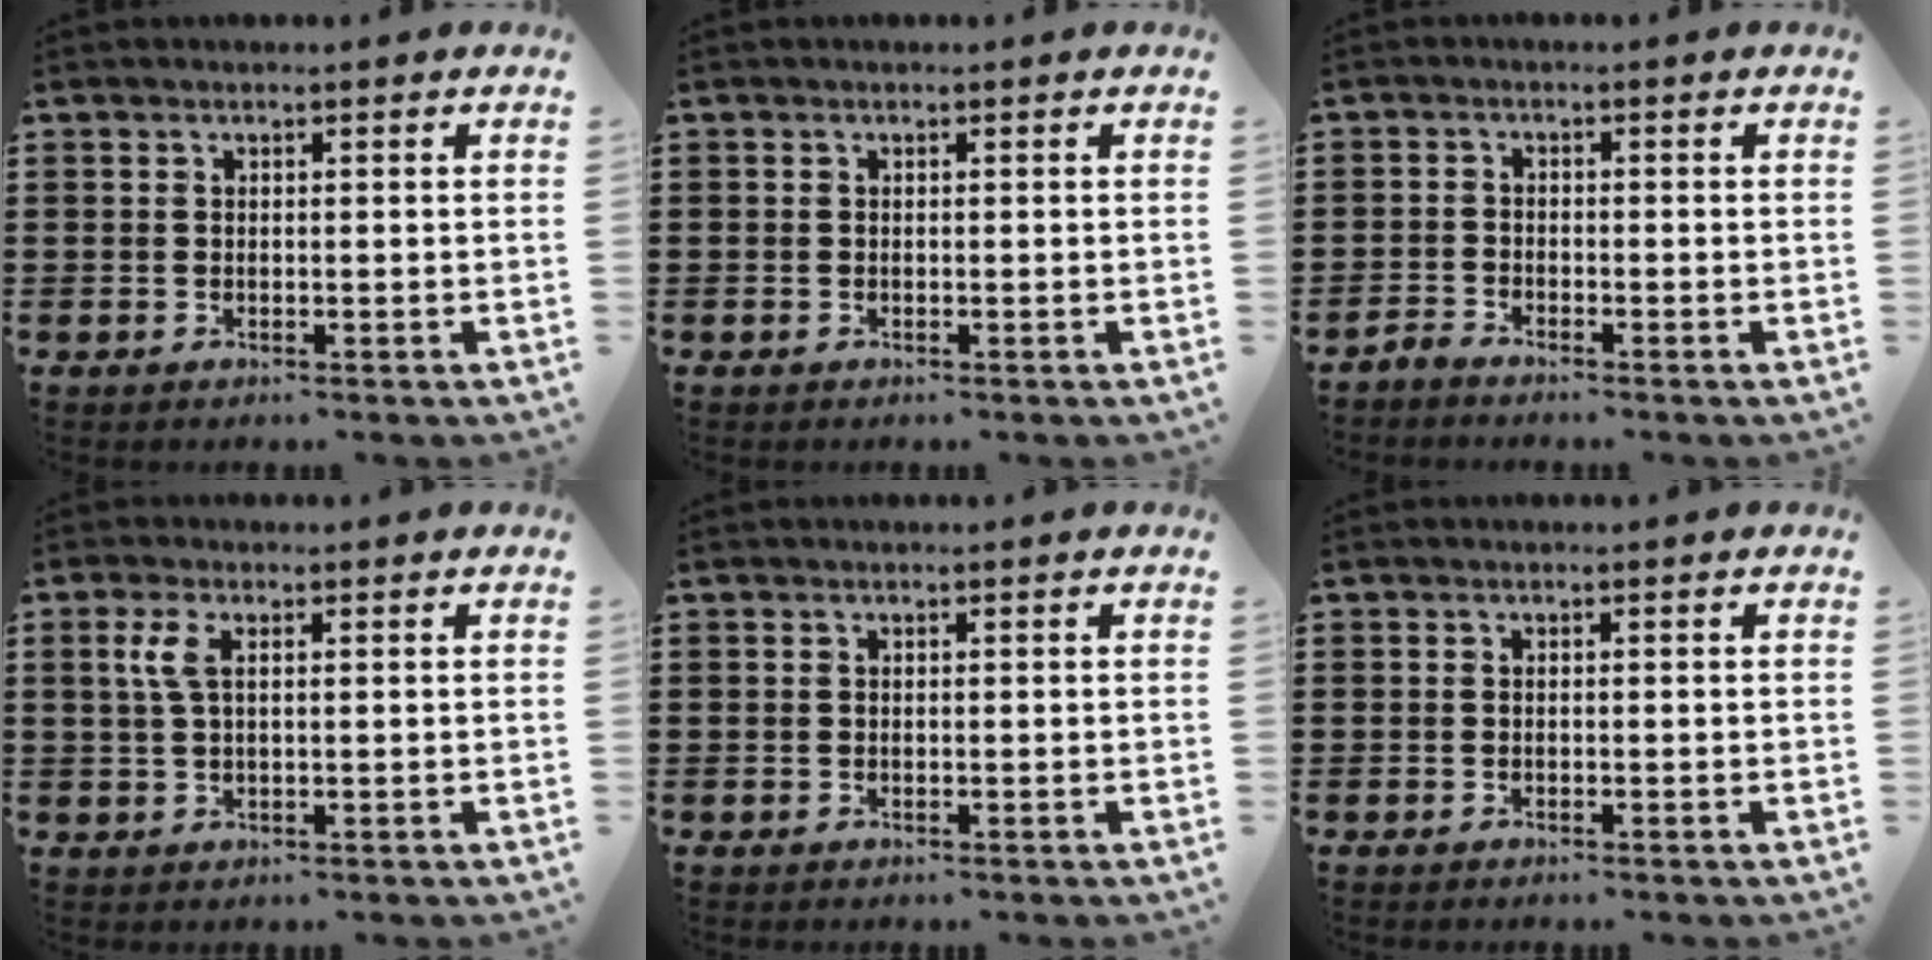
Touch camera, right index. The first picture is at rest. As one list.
[{"total": 0.0}, {"total": 1.7, "force": [-1.7, 0.0, 0.0], "torque": [-0.005, 0.005, -0.036]}, {"total": 3.2, "force": [0.9, 1.2, 2.8], "torque": [-0.066, 0.007, 0.011]}, {"total": 0.0}, {"total": 0.0}]